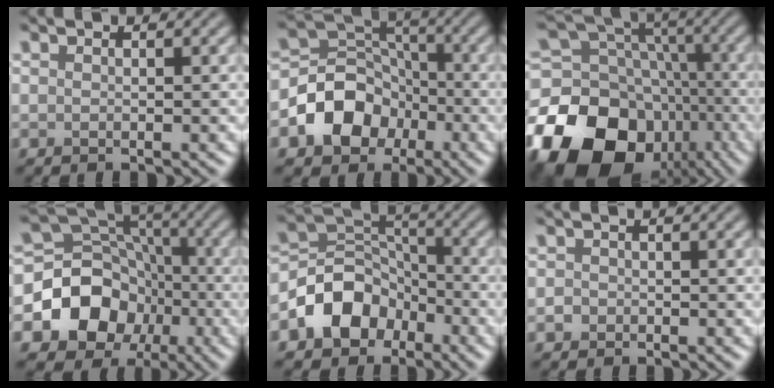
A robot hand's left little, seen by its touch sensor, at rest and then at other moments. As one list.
[{"total": 6.8, "force": [-2.8, 5.3, 3.2], "torque": [-0.041, 0.005, -0.055]}, {"total": 18.6, "force": [-8.7, 14.0, 8.7], "torque": [-0.190, -0.015, -0.142]}, {"total": 9.7, "force": [-3.0, 8.1, 4.3], "torque": [-0.070, 0.009, -0.076]}, {"total": 6.6, "force": [-3.3, 4.9, 2.9], "torque": [-0.038, 0.005, -0.069]}, {"total": 0.7, "force": [-0.4, 0.6, 0.1], "torque": [0.001, -0.001, -0.008]}]